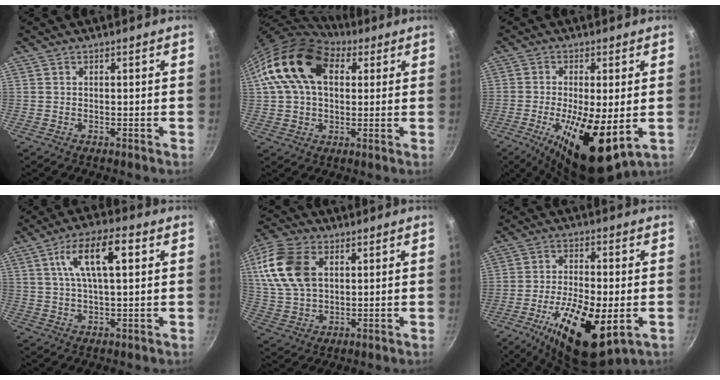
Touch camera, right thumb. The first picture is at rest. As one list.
[{"total": 16.4, "force": [4.7, 11.0, 11.1], "torque": [-0.183, 0.014, 0.068]}, {"total": 14.7, "force": [-3.2, 5.1, 13.4], "torque": [-0.234, -0.010, -0.042]}, {"total": 11.8, "force": [3.7, 4.4, 10.3], "torque": [-0.175, 0.014, 0.062]}, {"total": 14.6, "force": [4.2, 9.6, 10.1], "torque": [-0.187, -0.002, 0.080]}, {"total": 16.3, "force": [-5.4, 6.2, 14.0], "torque": [-0.249, 0.009, -0.089]}]